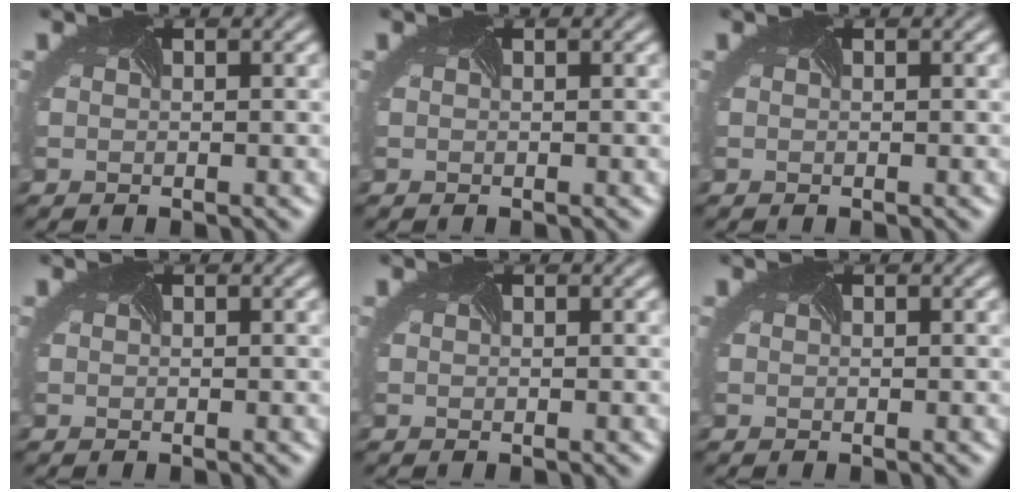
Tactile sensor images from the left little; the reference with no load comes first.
{"total": 0.0}
{"total": 0.0}
{"total": 0.0}
{"total": 0.0}
{"total": 0.0}